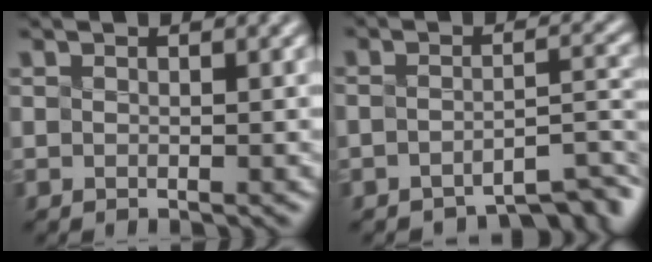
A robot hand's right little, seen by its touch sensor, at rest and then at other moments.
{"total": 4.3, "force": [-4.2, -0.5, 0.8], "torque": [-0.014, -0.008, -0.032]}